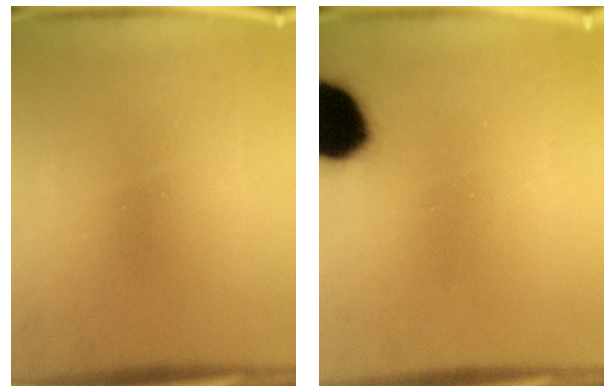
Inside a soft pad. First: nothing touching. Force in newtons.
{"total": 17.1}